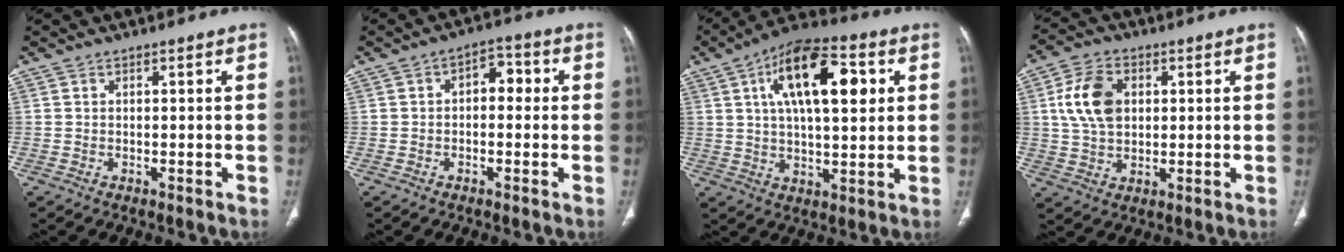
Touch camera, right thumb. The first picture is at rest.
{"total": 5.1, "force": [0.3, 3.2, 4.0], "torque": [-0.034, 0.018, -0.007]}
{"total": 17.8, "force": [5.5, 7.7, 15.1], "torque": [-0.229, 0.006, 0.083]}
{"total": 10.3, "force": [2.1, 7.0, 7.2], "torque": [-0.127, 0.003, 0.040]}